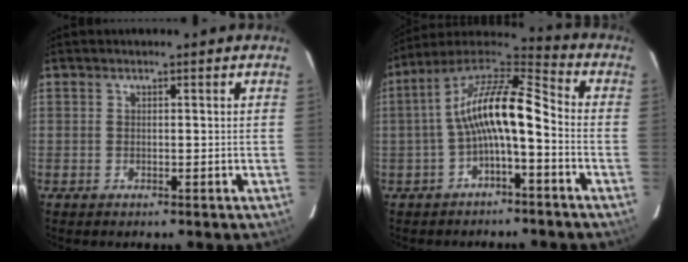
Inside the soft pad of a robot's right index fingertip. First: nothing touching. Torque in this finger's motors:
{"motor_torque": [1.28, -0.86, 0.87, 0.21]}